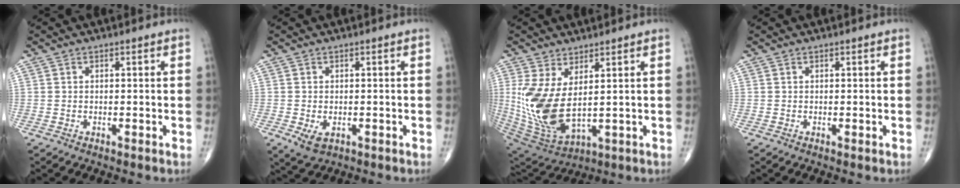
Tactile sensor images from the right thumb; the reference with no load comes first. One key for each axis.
{"total": 3.5, "fx": -1.2, "fy": 2.1, "fz": 2.5, "tx": -0.044, "ty": -0.003, "tz": -0.013}
{"total": 14.2, "fx": 2.1, "fy": 6.8, "fz": 12.3, "tx": -0.263, "ty": -0.029, "tz": 0.065}
{"total": 0.0}